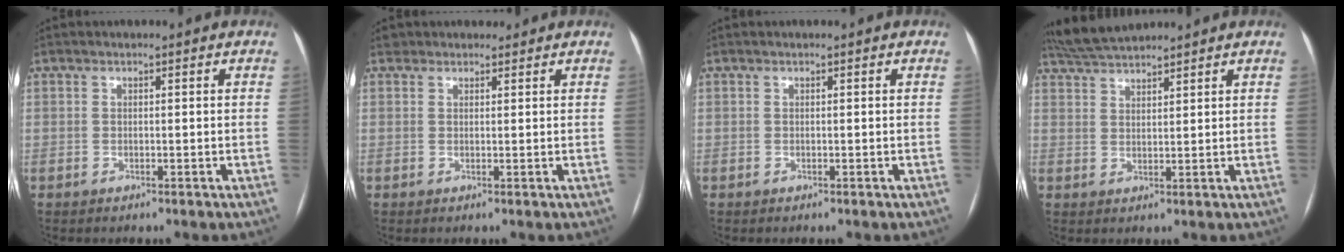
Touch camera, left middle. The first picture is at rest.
{"total": 1.5, "force": [1.2, 0.8, -0.3], "torque": [0.008, 0.008, 0.014]}
{"total": 0.0}
{"total": 5.8, "force": [5.6, 0.1, 1.7], "torque": [-0.042, 0.027, 0.108]}